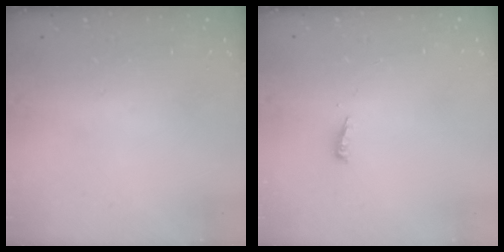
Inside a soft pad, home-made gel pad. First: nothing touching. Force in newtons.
{"total": 3.6, "press": 3.6, "slide": 0.4}